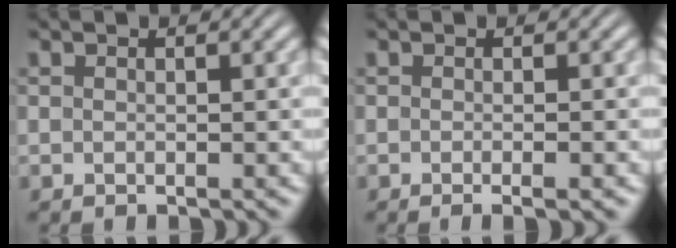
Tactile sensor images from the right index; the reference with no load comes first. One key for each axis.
{"total": 1.5, "fx": -1.1, "fy": 0.0, "fz": 1.0, "tx": -0.013, "ty": 0.003, "tz": -0.020}